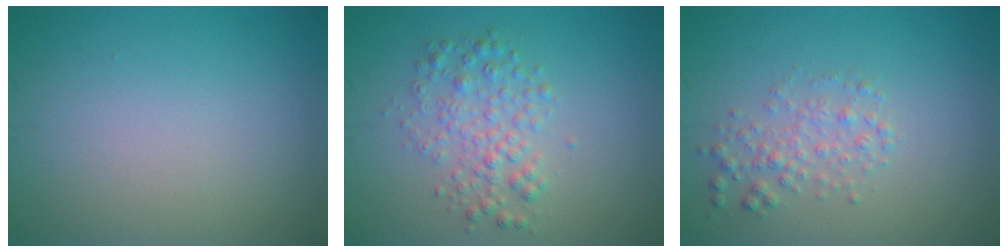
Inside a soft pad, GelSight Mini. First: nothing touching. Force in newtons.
{"total": 3.0, "press": 3.0, "slide": 0.1}
{"total": 2.1, "press": 2.1, "slide": 0.0}